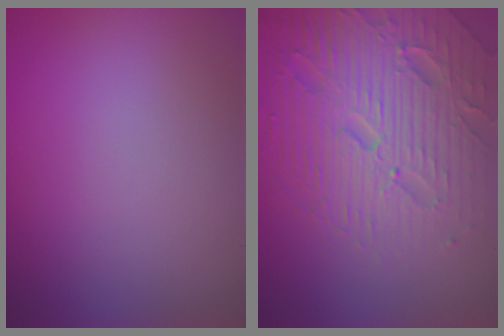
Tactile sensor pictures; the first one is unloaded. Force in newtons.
{"total": 7.4, "press": 7.3, "slide": 1.6}